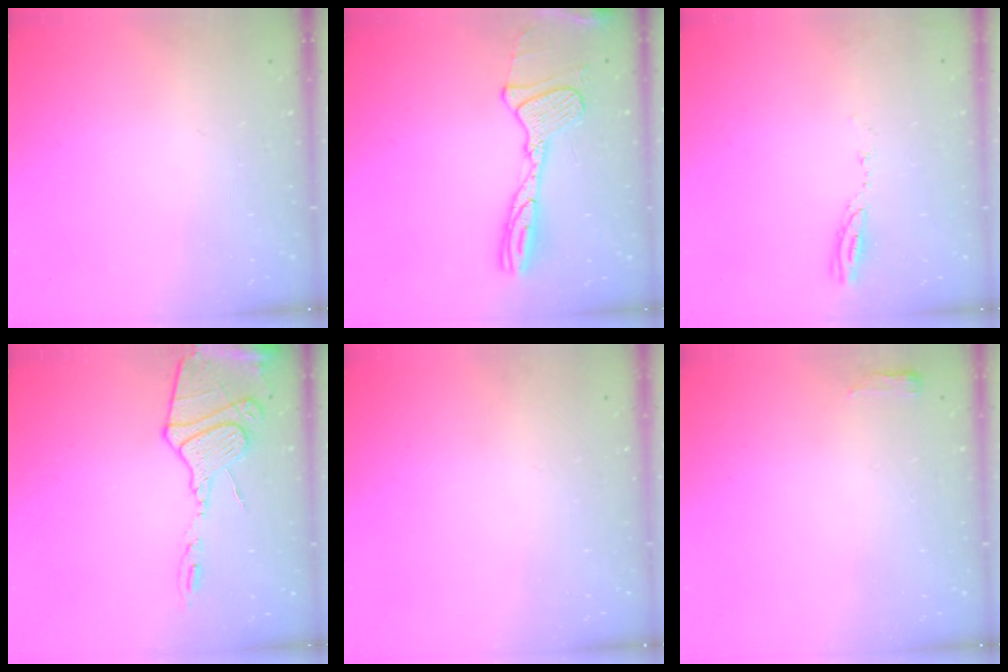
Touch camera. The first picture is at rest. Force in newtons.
{"total": 16.1, "press": 16.0, "slide": 1.6}
{"total": 4.0, "press": 3.9, "slide": 0.4}
{"total": 14.7, "press": 14.7, "slide": 1.6}
{"total": 0.0}
{"total": 2.7, "press": 2.6, "slide": 0.8}